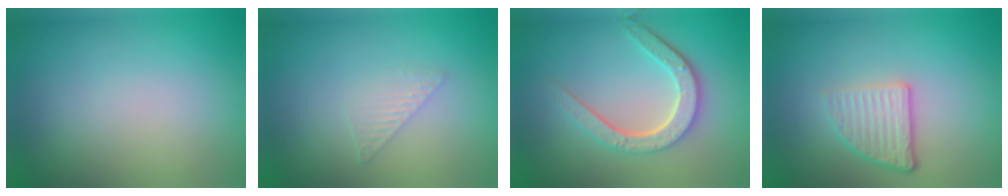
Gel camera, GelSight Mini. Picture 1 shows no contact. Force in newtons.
{"total": 1.4, "press": 1.4, "slide": 0.1}
{"total": 4.8, "press": 3.7, "slide": 3.0}
{"total": 3.3, "press": 2.5, "slide": 2.2}